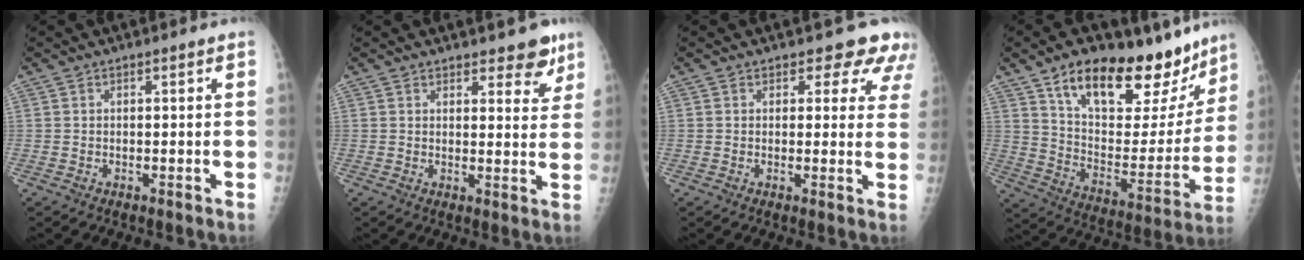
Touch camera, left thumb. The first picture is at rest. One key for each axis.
{"total": 5.5, "fx": 4.2, "fy": 2.5, "fz": 2.6, "tx": 0.001, "ty": -0.026, "tz": 0.049}
{"total": 7.3, "fx": 5.9, "fy": 3.8, "fz": 2.0, "tx": 0.025, "ty": -0.025, "tz": 0.047}
{"total": 26.2, "fx": 18.0, "fy": 11.6, "fz": 15.0, "tx": -0.171, "ty": -0.068, "tz": 0.283}